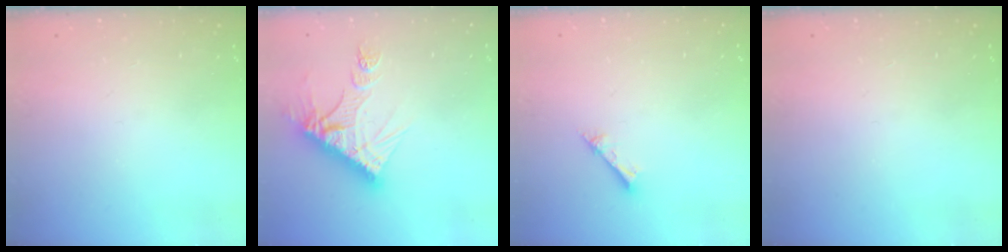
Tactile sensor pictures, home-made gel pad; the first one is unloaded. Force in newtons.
{"total": 12.7, "press": 12.6, "slide": 1.1}
{"total": 1.6, "press": 1.6, "slide": 0.2}
{"total": 0.0}